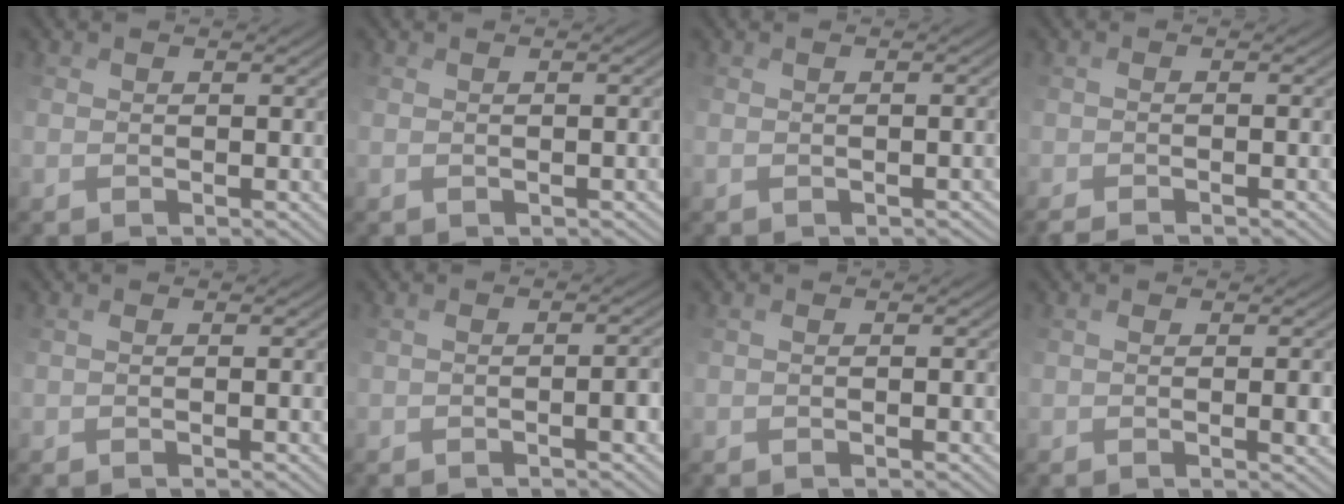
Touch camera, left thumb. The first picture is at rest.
{"total": 1.4, "force": [-0.9, 0.8, 0.8], "torque": [-0.002, -0.003, -0.007]}
{"total": 1.7, "force": [-1.1, 0.8, 0.9], "torque": [0.000, 0.000, -0.008]}
{"total": 2.5, "force": [-2.1, -0.3, 1.3], "torque": [-0.016, -0.002, -0.035]}
{"total": 1.4, "force": [-0.7, -0.3, 1.1], "torque": [-0.011, 0.001, 0.001]}
{"total": 3.0, "force": [-1.9, 0.0, 2.4], "torque": [-0.021, 0.007, -0.018]}
{"total": 1.3, "force": [-1.0, 0.0, 0.9], "torque": [-0.007, 0.000, -0.002]}
{"total": 2.3, "force": [-0.6, 0.4, 2.2], "torque": [-0.032, -0.002, -0.002]}